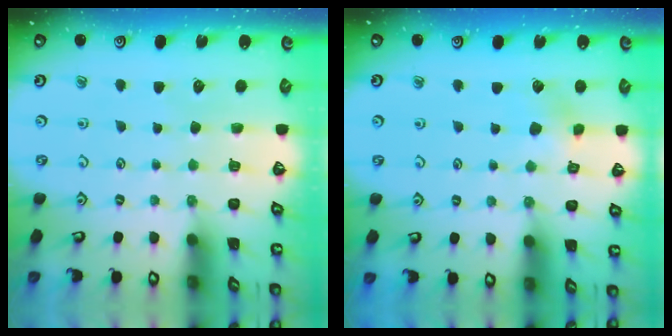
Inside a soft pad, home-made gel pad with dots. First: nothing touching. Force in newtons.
{"total": 3.8, "press": 3.7, "slide": 0.7}